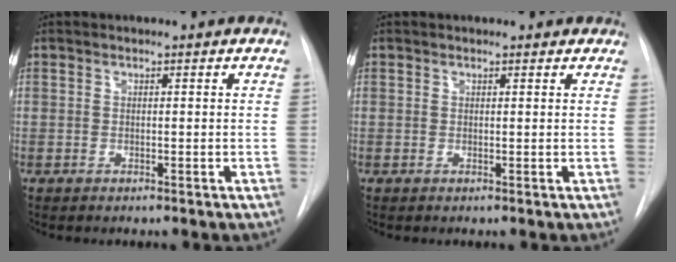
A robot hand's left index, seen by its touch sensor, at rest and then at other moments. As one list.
[{"total": 1.4, "force": [1.2, 0.7, 0.2], "torque": [-0.005, 0.002, 0.007]}]